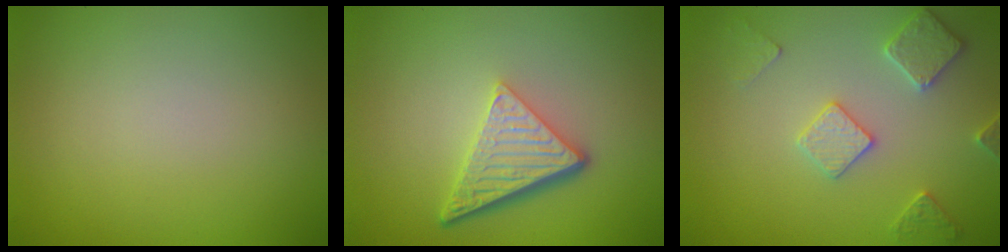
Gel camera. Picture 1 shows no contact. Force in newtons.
{"total": 5.1, "press": 3.6, "slide": 3.6}
{"total": 2.9, "press": 2.8, "slide": 0.5}